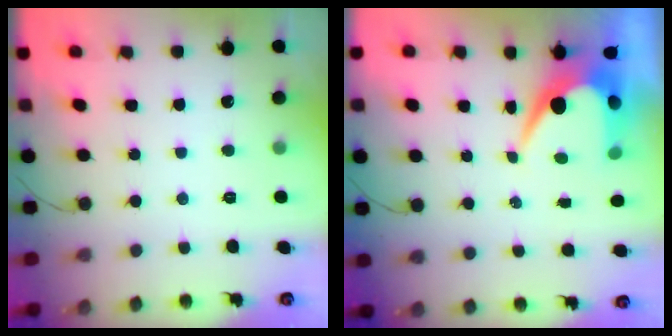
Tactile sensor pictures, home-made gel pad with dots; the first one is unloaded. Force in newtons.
{"total": 9.2, "press": 9.1, "slide": 0.8}